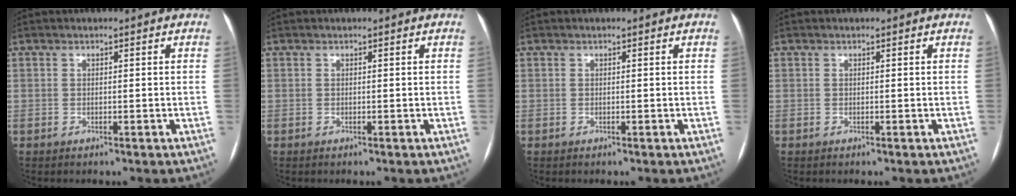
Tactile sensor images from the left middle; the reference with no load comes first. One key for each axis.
{"total": 0.0}
{"total": 0.0}
{"total": 0.0}